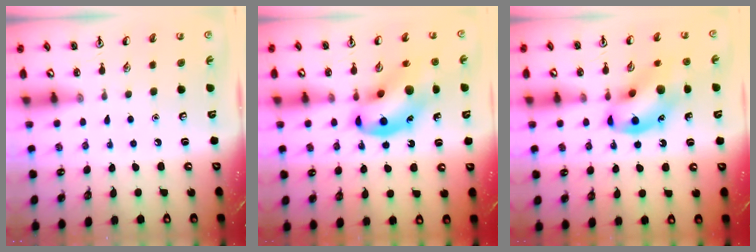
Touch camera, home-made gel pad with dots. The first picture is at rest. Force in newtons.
{"total": 14.1, "press": 13.5, "slide": 4.0}
{"total": 15.2, "press": 14.9, "slide": 2.7}